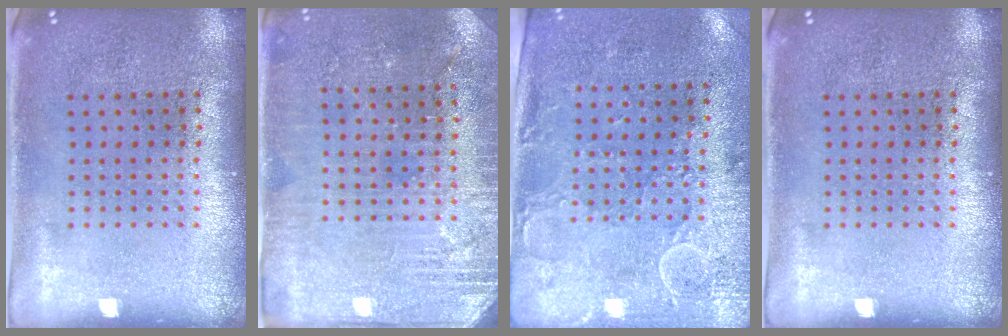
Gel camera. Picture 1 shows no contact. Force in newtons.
{"total": 2.9, "press": 2.8, "slide": 0.4}
{"total": 2.9, "press": 2.4, "slide": 1.7}
{"total": 0.0}